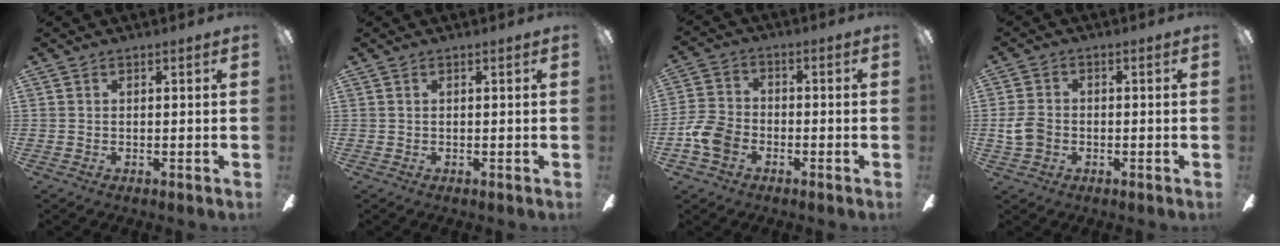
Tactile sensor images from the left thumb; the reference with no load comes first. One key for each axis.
{"total": 0.0}
{"total": 8.2, "fx": -3.5, "fy": 5.9, "fz": 4.5, "tx": -0.104, "ty": 0.020, "tz": -0.064}
{"total": 5.7, "fx": -1.4, "fy": 4.3, "fz": 3.5, "tx": -0.077, "ty": 0.008, "tz": -0.025}